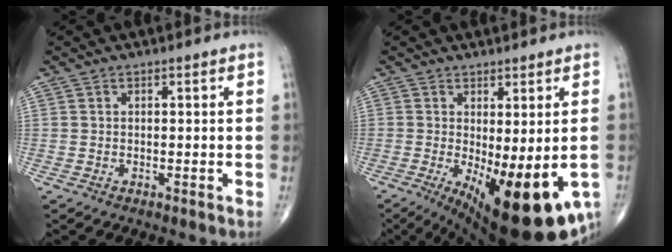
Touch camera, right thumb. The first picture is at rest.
{"total": 18.8, "force": [-5.7, 6.9, 16.6], "torque": [-0.207, -0.030, -0.063]}